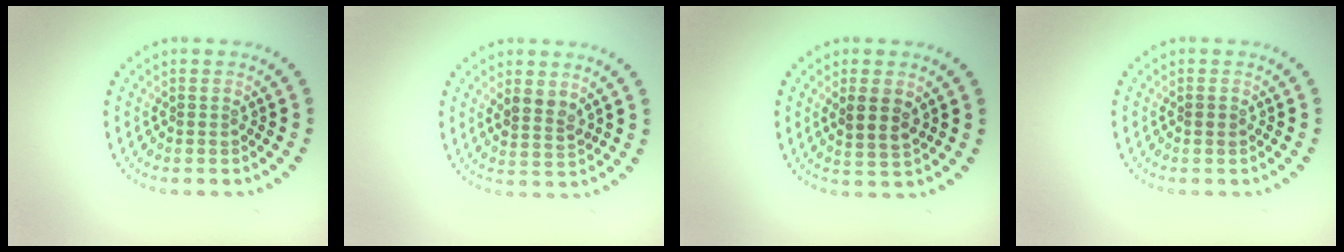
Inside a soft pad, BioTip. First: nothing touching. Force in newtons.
{"total": 2.0, "press": 1.8, "slide": 0.8}
{"total": 2.6, "press": 2.4, "slide": 0.9}
{"total": 0.7, "press": 0.7, "slide": 0.2}